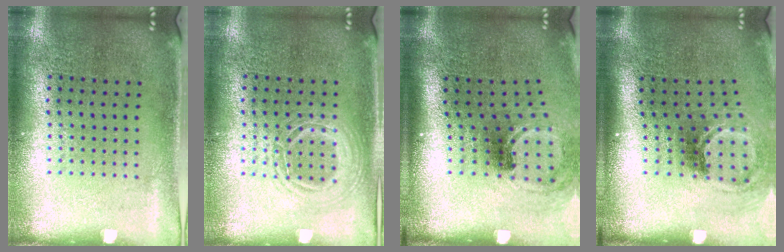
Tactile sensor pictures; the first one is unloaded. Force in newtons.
{"total": 1.1, "press": 1.1, "slide": 0.1}
{"total": 1.6, "press": 1.1, "slide": 1.2}
{"total": 2.1, "press": 1.3, "slide": 1.6}